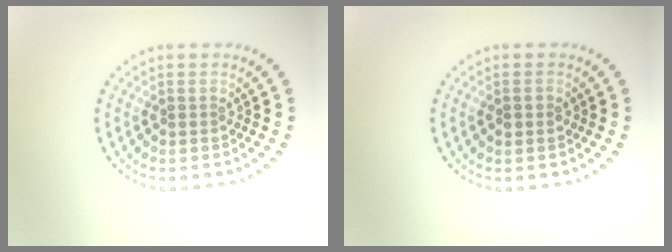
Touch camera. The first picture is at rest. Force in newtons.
{"total": 1.3, "press": 1.3, "slide": 0.1}